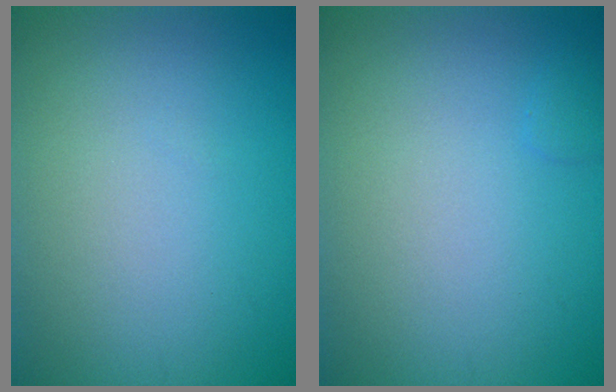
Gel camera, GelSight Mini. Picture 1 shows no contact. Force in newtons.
{"total": 0.6, "press": 0.6, "slide": 0.1}